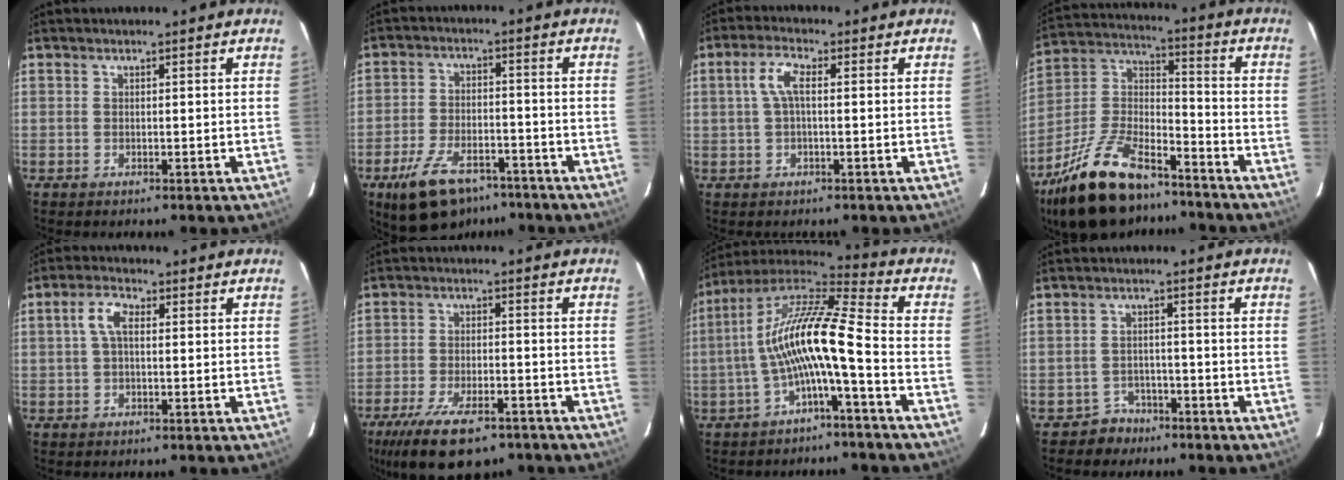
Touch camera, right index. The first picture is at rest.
{"total": 13.5, "force": [-9.1, 6.6, 7.4], "torque": [-0.164, -0.011, -0.149]}
{"total": 4.2, "force": [0.4, 1.4, 3.9], "torque": [-0.079, 0.010, 0.009]}
{"total": 21.7, "force": [-15.3, 9.3, 12.2], "torque": [-0.255, 0.006, -0.261]}
{"total": 4.1, "force": [0.6, 2.0, 3.5], "torque": [-0.071, 0.012, 0.011]}
{"total": 15.4, "force": [-10.7, 6.0, 9.3], "torque": [-0.201, -0.032, -0.173]}
{"total": 14.5, "force": [-2.9, 1.7, 14.1], "torque": [-0.270, 0.015, -0.060]}
{"total": 4.1, "force": [-3.1, 2.6, -0.3], "torque": [-0.004, 0.015, -0.049]}